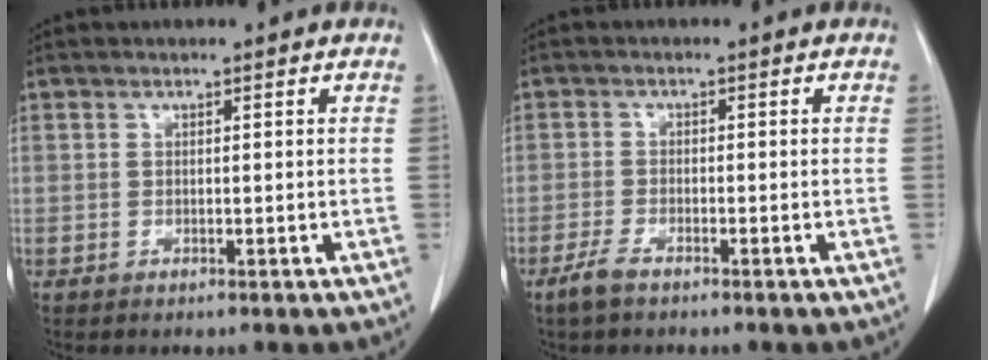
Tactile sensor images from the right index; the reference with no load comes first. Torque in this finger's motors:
{"motor_torque": [0.06, -0.09, 0.11, 0.01]}